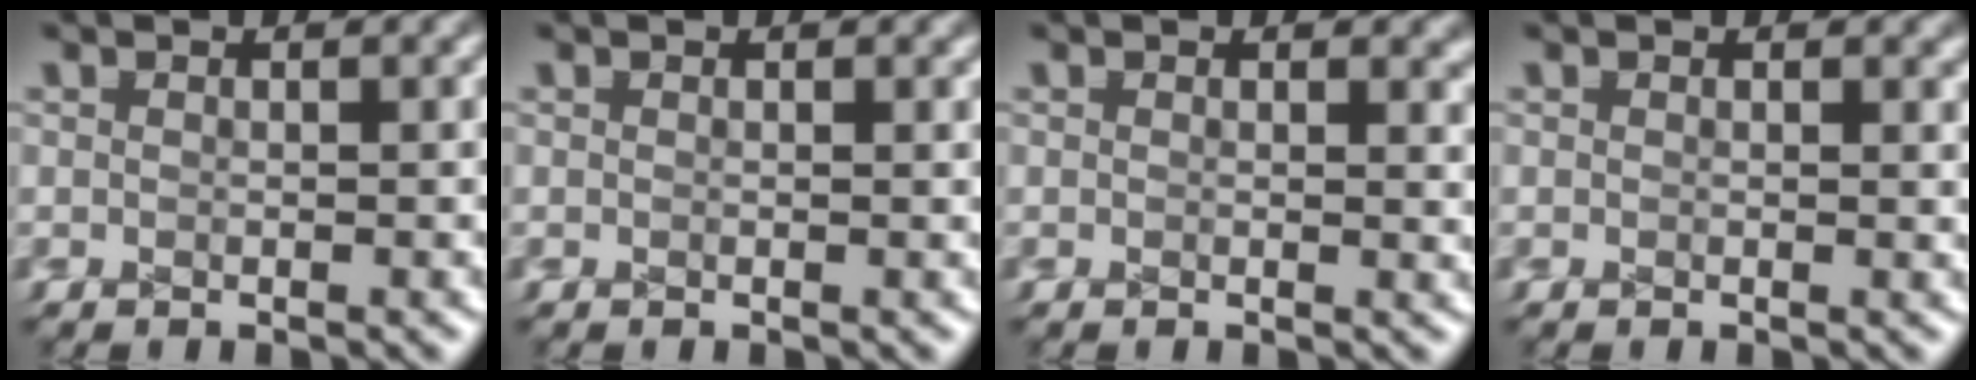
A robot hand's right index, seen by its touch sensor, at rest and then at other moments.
{"total": 0.0}
{"total": 1.0, "force": [0.9, 0.2, 0.4], "torque": [-0.006, -0.001, 0.012]}
{"total": 0.6, "force": [0.5, 0.1, 0.2], "torque": [-0.003, 0.000, 0.006]}